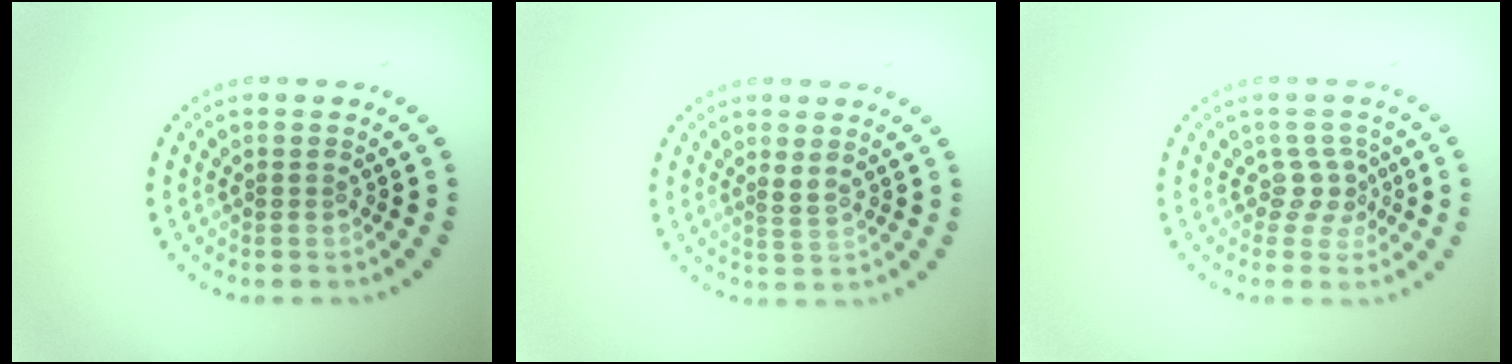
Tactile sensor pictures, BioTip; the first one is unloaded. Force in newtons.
{"total": 1.0, "press": 0.8, "slide": 0.5}
{"total": 2.2, "press": 1.5, "slide": 1.5}